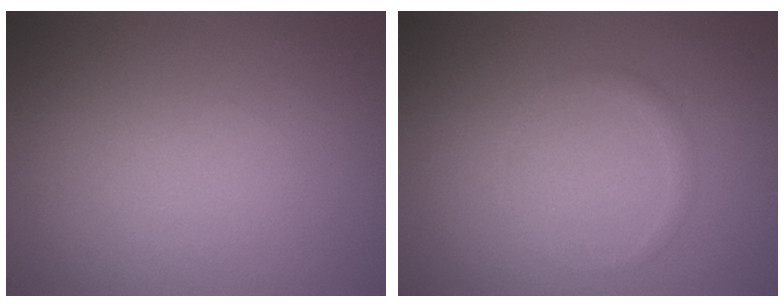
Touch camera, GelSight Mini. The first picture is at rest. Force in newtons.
{"total": 0.9, "press": 0.9, "slide": 0.1}